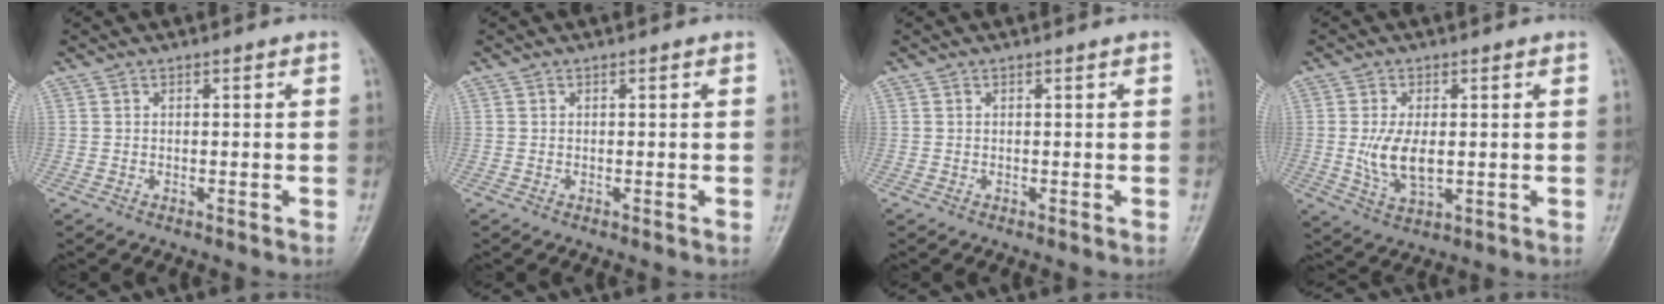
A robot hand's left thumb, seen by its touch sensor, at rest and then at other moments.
{"total": 0.0}
{"total": 0.0}
{"total": 7.3, "force": [0.0, 3.8, 6.2], "torque": [-0.118, -0.015, 0.007]}